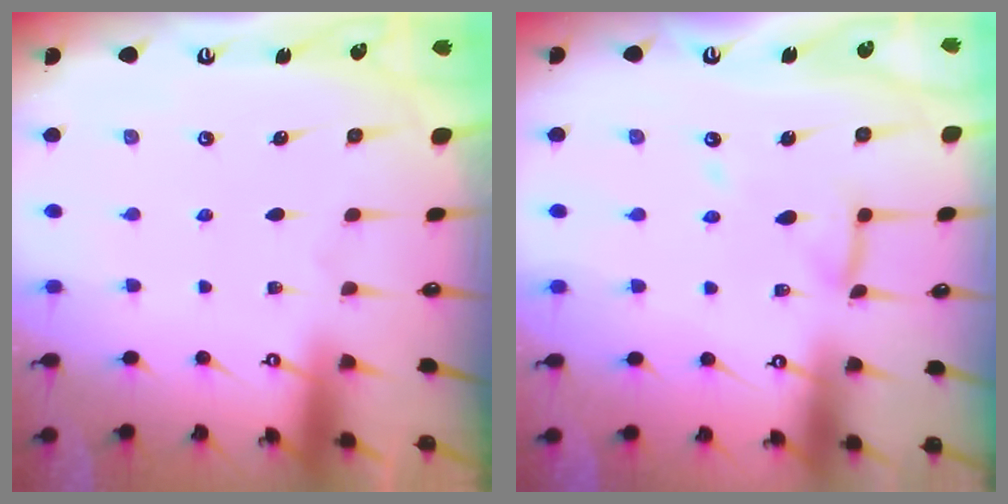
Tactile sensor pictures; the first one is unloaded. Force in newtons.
{"total": 9.5, "press": 9.5, "slide": 0.8}